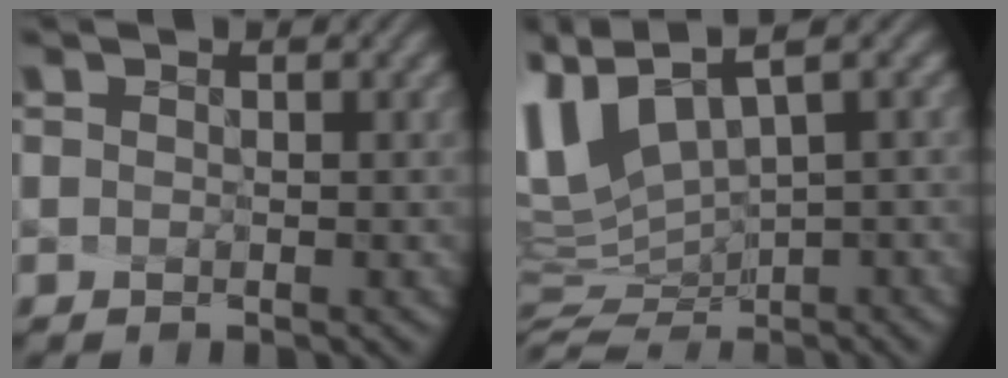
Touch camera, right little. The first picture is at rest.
{"total": 4.8, "force": [1.1, 1.5, 4.5], "torque": [-0.124, -0.019, 0.047]}